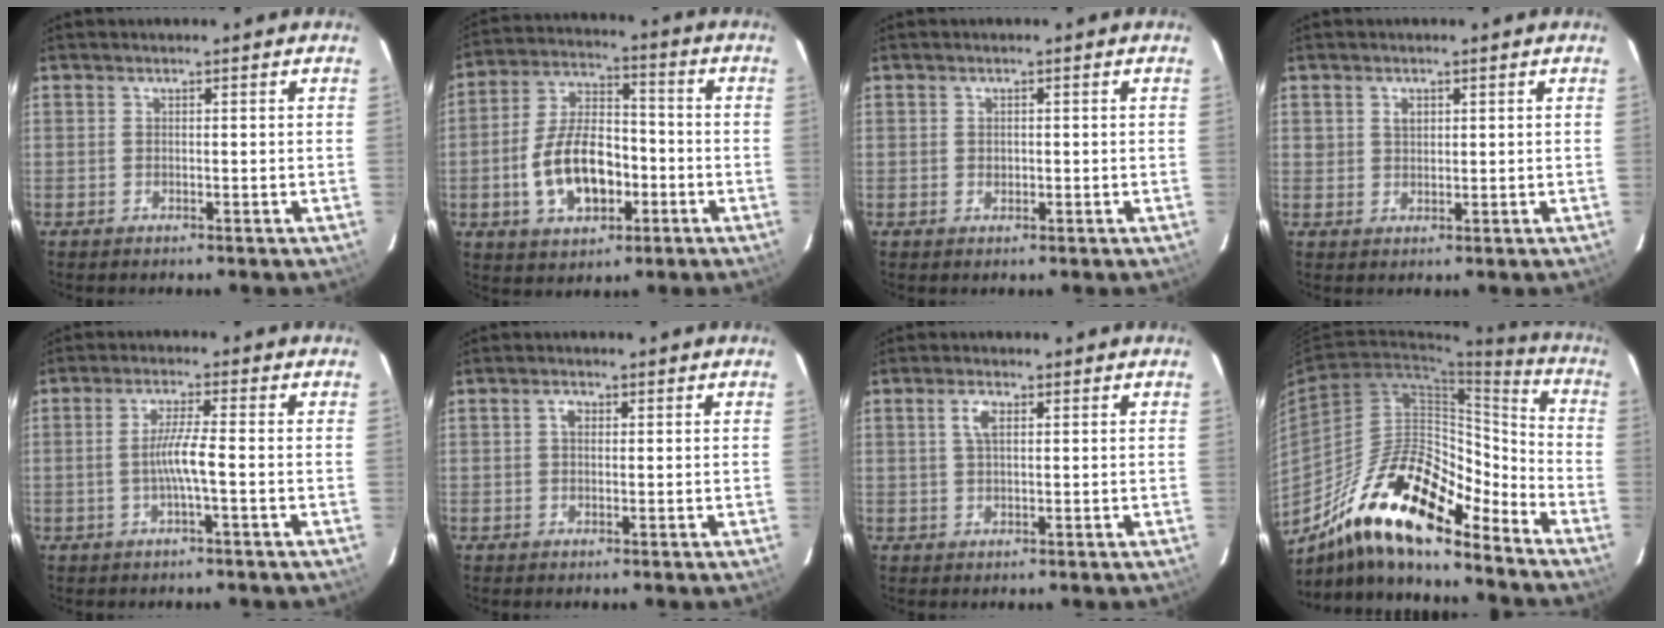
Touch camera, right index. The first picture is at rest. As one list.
[{"total": 13.8, "force": [-4.0, 7.8, 10.6], "torque": [-0.214, 0.018, -0.060]}, {"total": 1.0, "force": [0.0, 0.9, 0.3], "torque": [-0.003, 0.002, 0.001]}, {"total": 2.0, "force": [0.9, 1.6, 0.9], "torque": [-0.010, 0.005, 0.017]}, {"total": 4.6, "force": [-1.3, -0.5, 4.4], "torque": [-0.086, -0.001, -0.023]}, {"total": 1.6, "force": [0.3, 1.1, 1.1], "torque": [-0.019, 0.007, 0.003]}, {"total": 2.9, "force": [0.9, 1.3, 2.5], "torque": [-0.050, 0.006, 0.019]}, {"total": 21.7, "force": [-15.7, 6.3, 13.5], "torque": [-0.231, -0.001, -0.280]}]